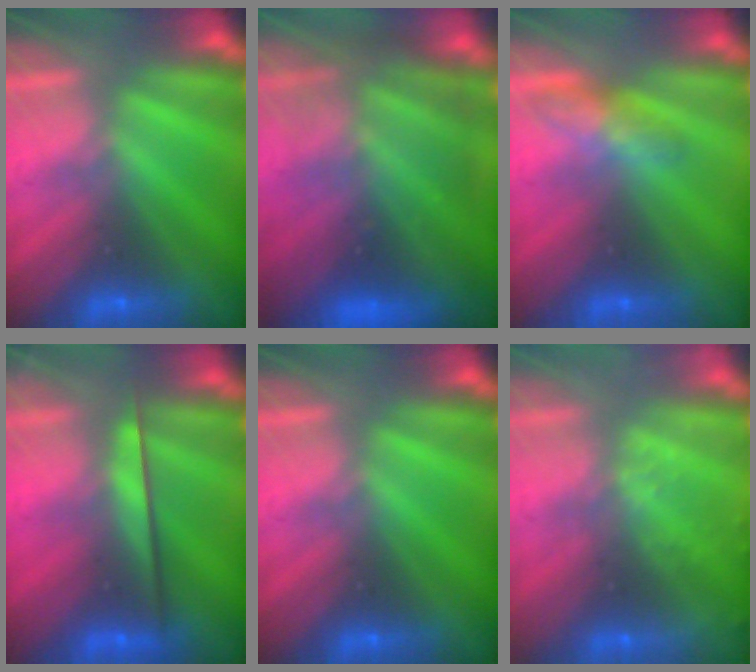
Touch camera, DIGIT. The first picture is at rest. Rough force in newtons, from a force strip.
{"total": 9.1}
{"total": 2.7}
{"total": 2.4}
{"total": 0.0}
{"total": 2.4}